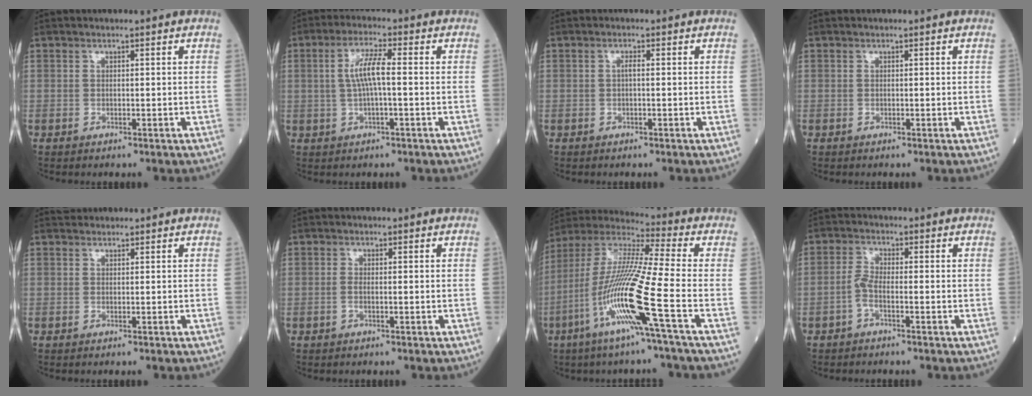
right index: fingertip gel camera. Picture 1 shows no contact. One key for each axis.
{"total": 5.3, "fx": 0.3, "fy": 0.6, "fz": 5.3, "tx": -0.109, "ty": 0.010, "tz": 0.005}
{"total": 1.0, "fx": 0.0, "fy": 0.2, "fz": 0.9, "tx": -0.018, "ty": 0.001, "tz": -0.001}
{"total": 0.0}
{"total": 0.5, "fx": 0.5, "fy": 0.3, "fz": 0.1, "tx": -0.011, "ty": 0.013, "tz": 0.008}
{"total": 0.7, "fx": -0.2, "fy": 0.1, "fz": 0.7, "tx": -0.015, "ty": 0.000, "tz": -0.005}
{"total": 16.3, "fx": -6.0, "fy": -1.2, "fz": 15.1, "tx": -0.312, "ty": -0.014, "tz": -0.126}
{"total": 2.4, "fx": -1.2, "fy": 0.4, "fz": 2.1, "tx": -0.047, "ty": 0.002, "tz": -0.030}